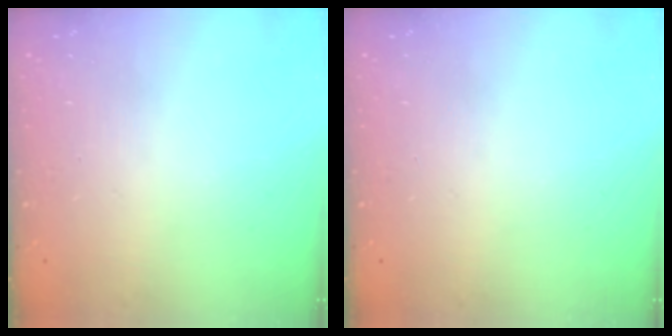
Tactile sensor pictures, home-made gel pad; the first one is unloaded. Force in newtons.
{"total": 0.0}